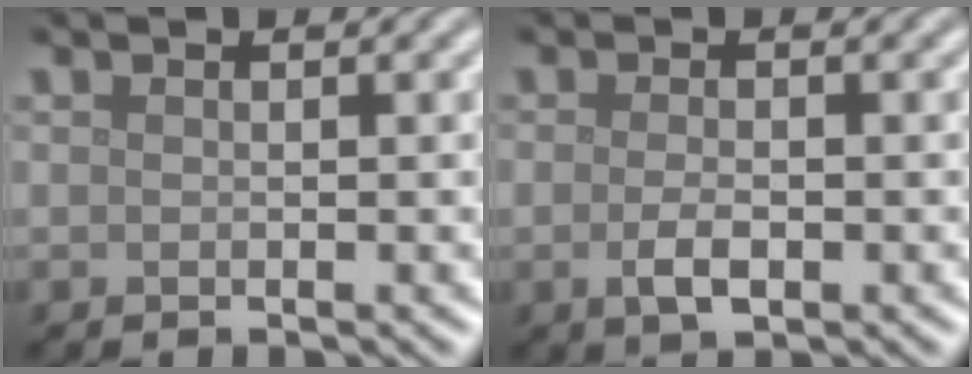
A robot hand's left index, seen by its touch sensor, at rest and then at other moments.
{"total": 2.1, "force": [-0.6, 1.0, 1.8], "torque": [-0.037, -0.004, -0.012]}